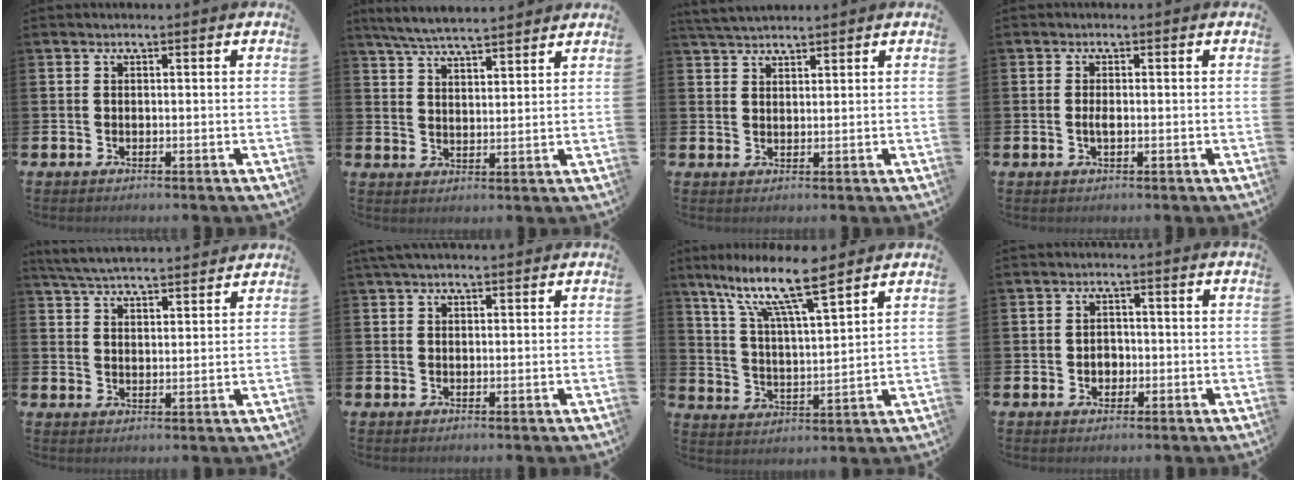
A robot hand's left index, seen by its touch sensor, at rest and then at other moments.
{"total": 6.1, "force": [5.9, 0.5, 1.6], "torque": [-0.051, -0.022, 0.107]}
{"total": 3.3, "force": [3.2, 0.5, 0.7], "torque": [-0.017, -0.011, 0.059]}
{"total": 1.3, "force": [-0.2, 0.5, 1.2], "torque": [-0.016, -0.001, -0.006]}
{"total": 5.3, "force": [5.2, 0.2, 0.8], "torque": [-0.035, -0.028, 0.093]}
{"total": 2.0, "force": [1.7, 0.5, 0.9], "torque": [-0.014, 0.002, 0.028]}
{"total": 10.5, "force": [8.4, 1.7, 6.0], "torque": [-0.130, -0.047, 0.140]}
{"total": 2.2, "force": [-0.4, 1.9, 1.1], "torque": [0.000, -0.003, -0.016]}